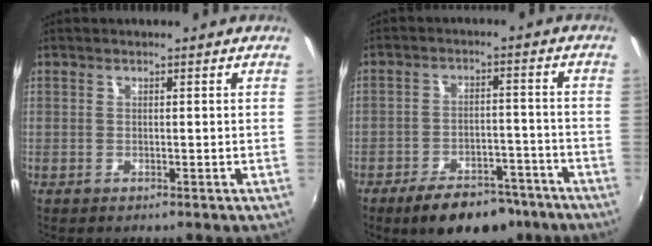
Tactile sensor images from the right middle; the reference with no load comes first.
{"total": 12.9, "force": [-9.5, 5.7, 6.5], "torque": [-0.124, 0.005, -0.131]}